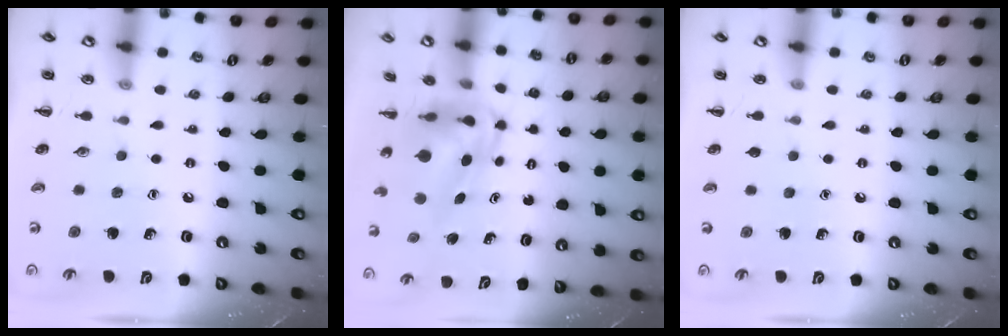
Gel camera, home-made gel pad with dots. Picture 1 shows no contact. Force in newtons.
{"total": 5.1, "press": 4.9, "slide": 1.5}
{"total": 0.6, "press": 0.6, "slide": 0.1}